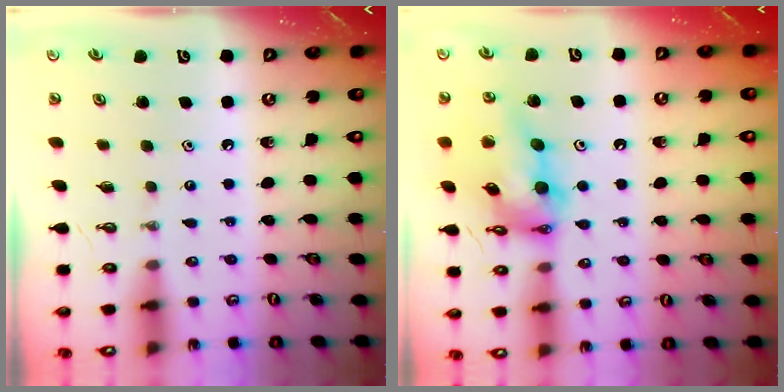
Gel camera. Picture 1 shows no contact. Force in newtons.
{"total": 17.1, "press": 17.0, "slide": 1.9}